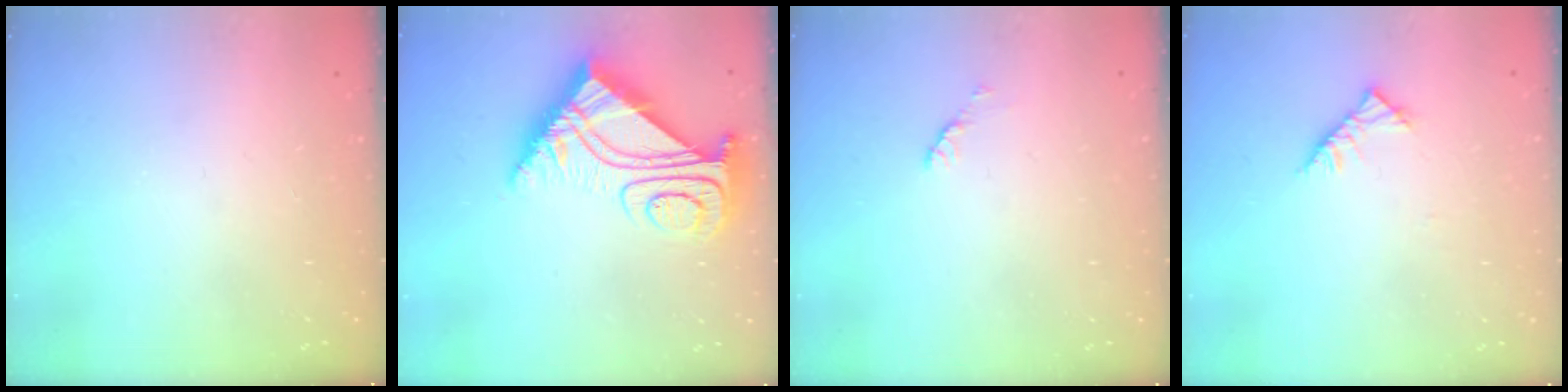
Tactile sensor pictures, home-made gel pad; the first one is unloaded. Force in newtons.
{"total": 11.0, "press": 10.9, "slide": 1.0}
{"total": 2.8, "press": 2.7, "slide": 0.4}
{"total": 4.5, "press": 4.5, "slide": 0.9}